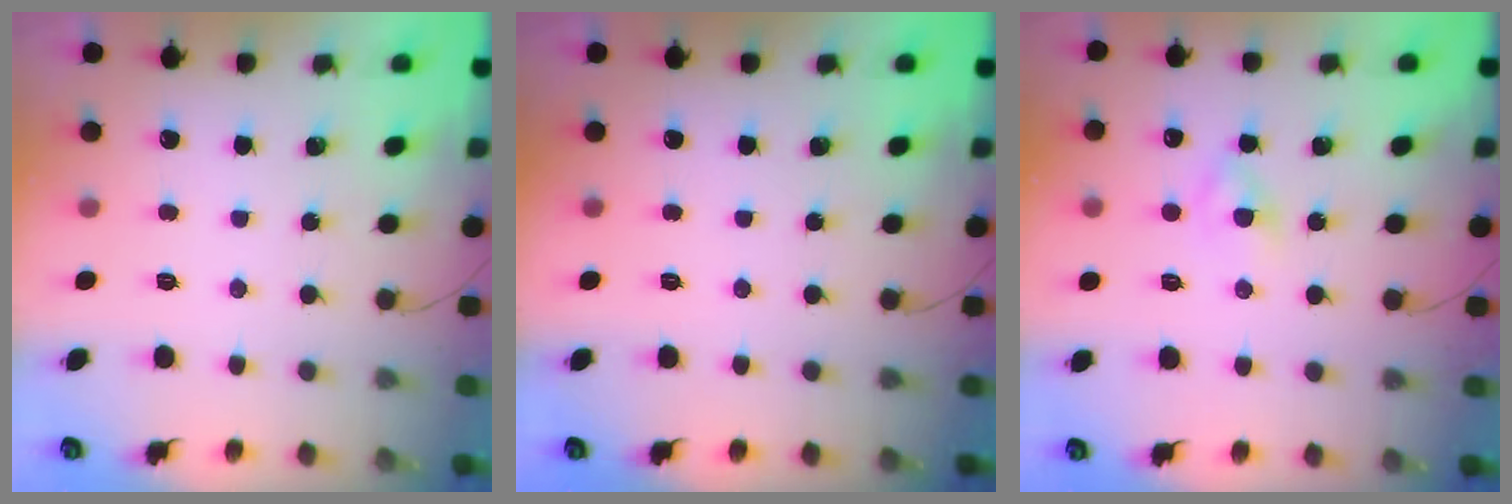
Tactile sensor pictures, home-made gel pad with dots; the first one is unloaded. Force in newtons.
{"total": 0.0}
{"total": 2.6, "press": 2.4, "slide": 1.1}